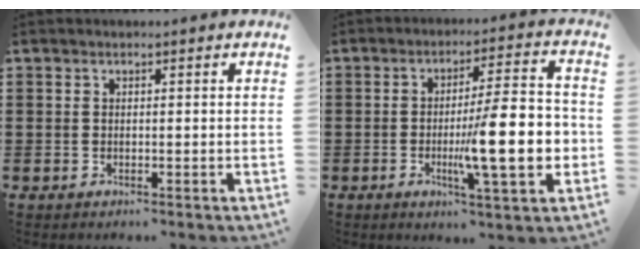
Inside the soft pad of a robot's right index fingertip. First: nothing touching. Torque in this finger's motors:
{"motor_torque": [2.03, 0.11, 0.84, 0.21]}